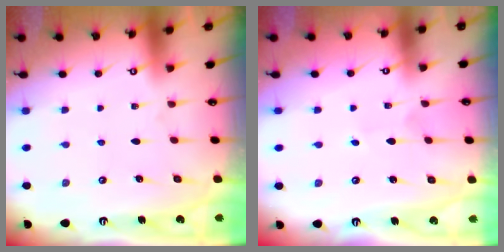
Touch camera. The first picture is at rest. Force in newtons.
{"total": 2.2, "press": 2.1, "slide": 0.2}